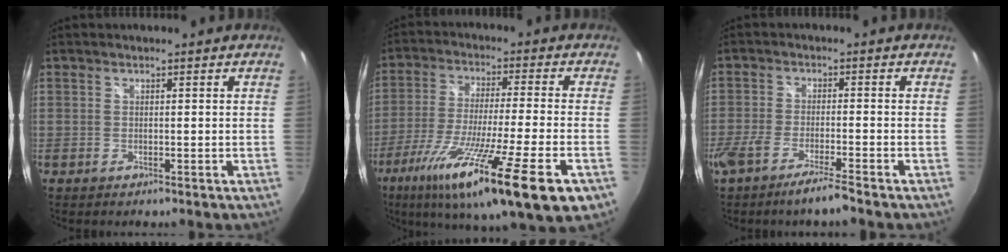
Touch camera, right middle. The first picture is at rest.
{"total": 22.8, "force": [-12.1, 1.2, 19.3], "torque": [-0.337, -0.085, -0.204]}
{"total": 7.1, "force": [-5.6, -0.1, 4.4], "torque": [-0.104, -0.021, -0.102]}